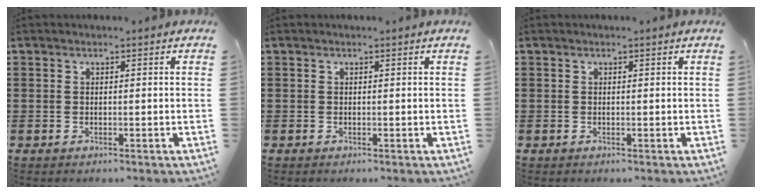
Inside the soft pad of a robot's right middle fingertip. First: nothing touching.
{"total": 0.0}
{"total": 0.0}